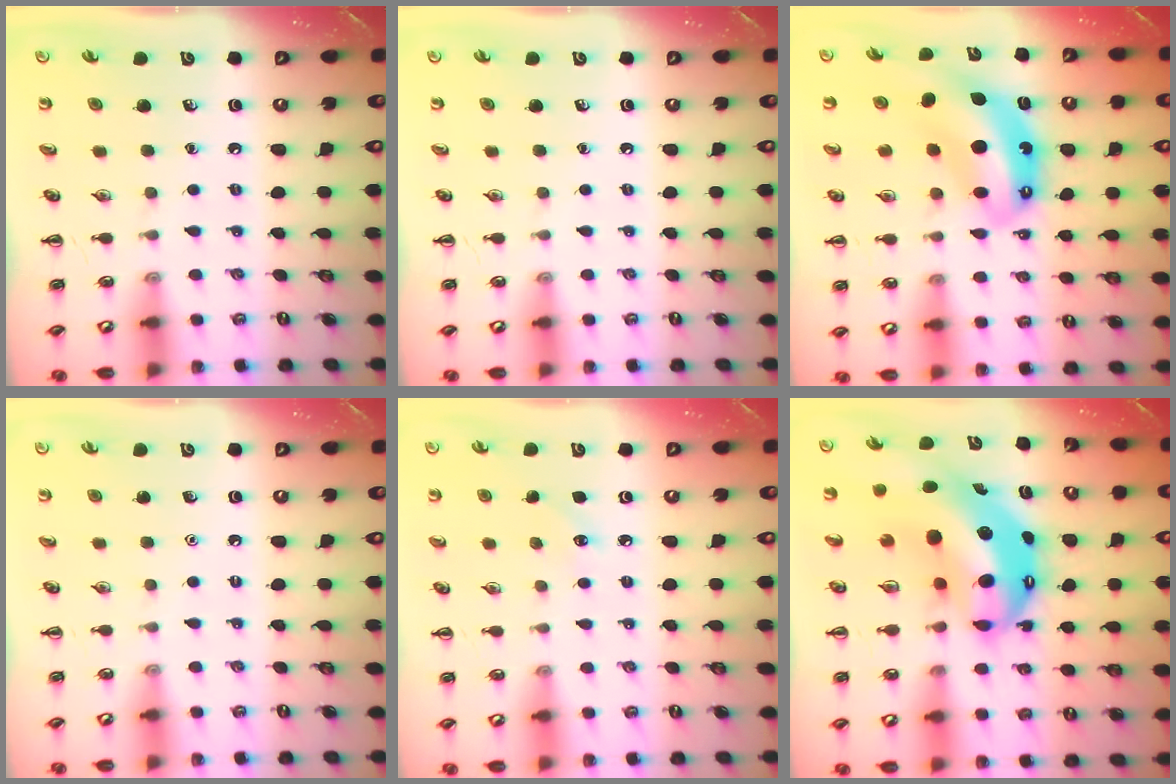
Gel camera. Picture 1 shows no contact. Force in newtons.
{"total": 0.0}
{"total": 10.2, "press": 9.8, "slide": 2.9}
{"total": 1.6, "press": 1.6, "slide": 0.1}
{"total": 3.9, "press": 3.7, "slide": 0.9}
{"total": 15.2, "press": 14.7, "slide": 4.0}